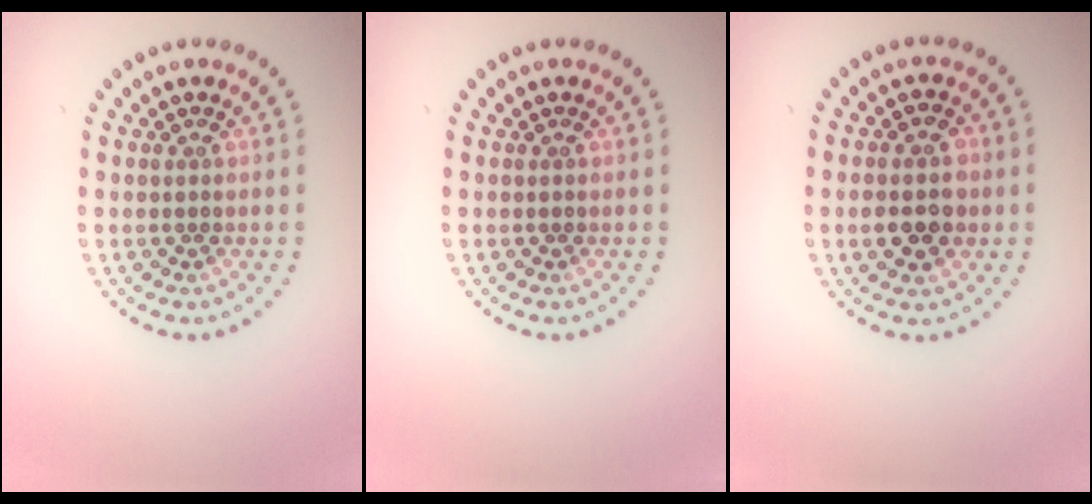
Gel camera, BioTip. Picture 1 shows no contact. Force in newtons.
{"total": 0.0}
{"total": 3.8, "press": 3.7, "slide": 0.3}